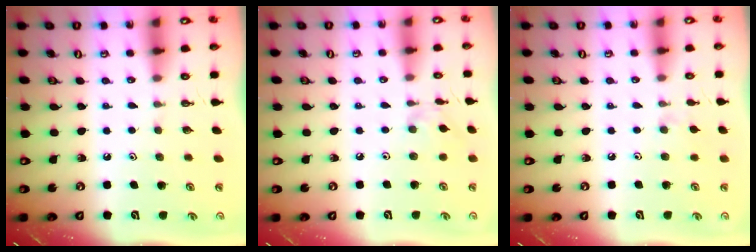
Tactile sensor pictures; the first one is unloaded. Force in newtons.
{"total": 1.4, "press": 1.3, "slide": 0.2}
{"total": 3.7, "press": 3.7, "slide": 0.7}